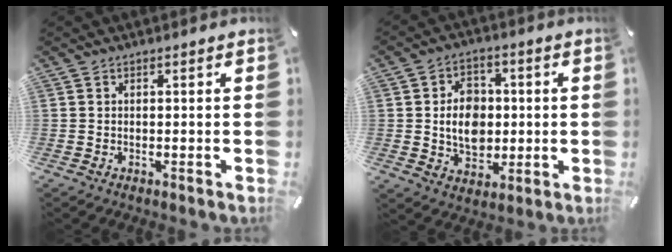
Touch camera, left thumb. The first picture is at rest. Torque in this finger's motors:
{"motor_torque": [-0.20, 0.43, 0.89, -0.24, 0.29]}